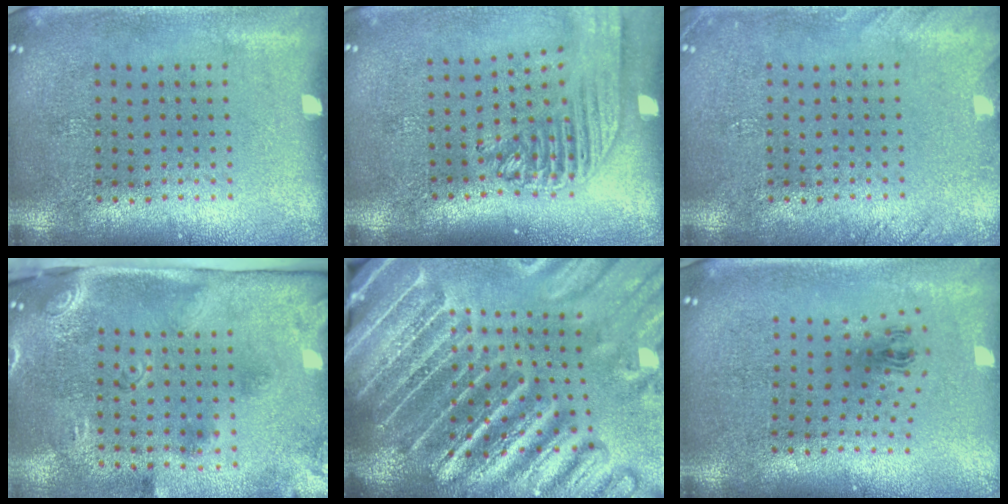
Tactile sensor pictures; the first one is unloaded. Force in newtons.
{"total": 2.0, "press": 1.7, "slide": 1.1}
{"total": 1.2, "press": 1.2, "slide": 0.1}
{"total": 3.0, "press": 1.9, "slide": 2.3}
{"total": 5.5, "press": 4.8, "slide": 2.7}
{"total": 1.0, "press": 0.4, "slide": 0.9}